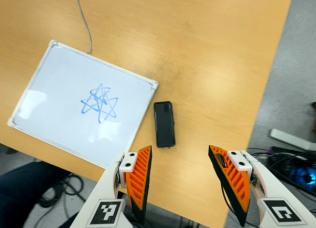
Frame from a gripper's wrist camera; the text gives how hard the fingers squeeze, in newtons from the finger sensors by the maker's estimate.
{"total": 0.0}